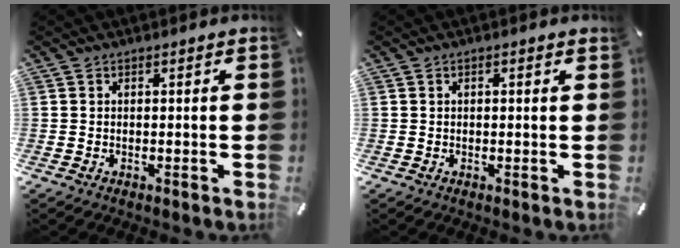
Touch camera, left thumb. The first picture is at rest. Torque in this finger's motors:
{"motor_torque": [0.11, -0.40, -0.10, 0.27, -0.01]}